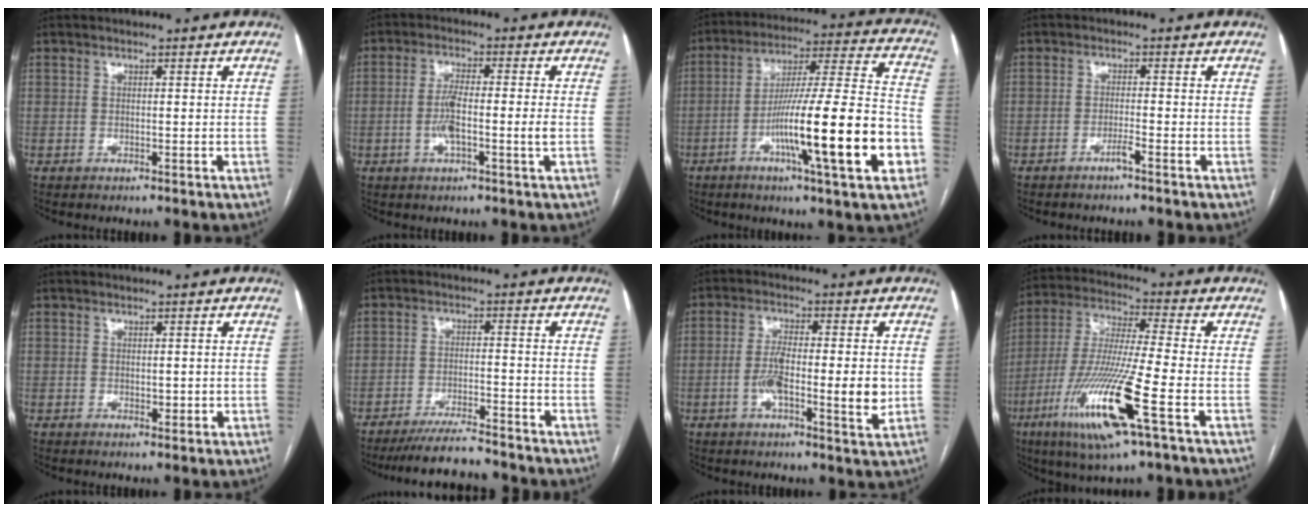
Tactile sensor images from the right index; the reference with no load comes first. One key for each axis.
{"total": 5.8, "fx": -1.2, "fy": 0.2, "fz": 5.7, "tx": -0.115, "ty": 0.005, "tz": -0.021}
{"total": 21.4, "fx": -7.1, "fy": 0.7, "fz": 20.2, "tx": -0.301, "ty": -0.006, "tz": -0.114}
{"total": 1.6, "fx": -1.2, "fy": -0.2, "fz": 1.1, "tx": -0.021, "ty": 0.001, "tz": -0.023}
{"total": 1.7, "fx": -0.1, "fy": 1.1, "fz": 1.3, "tx": -0.016, "ty": 0.000, "tz": 0.003}
{"total": 9.0, "fx": -8.4, "fy": 0.4, "fz": 3.1, "tx": -0.044, "ty": -0.010, "tz": -0.138}
{"total": 9.0, "fx": -1.4, "fy": 1.9, "fz": 8.7, "tx": -0.147, "ty": 0.000, "tz": -0.025}
{"total": 16.9, "fx": -6.8, "fy": 0.4, "fz": 15.4, "tx": -0.324, "ty": -0.027, "tz": -0.128}